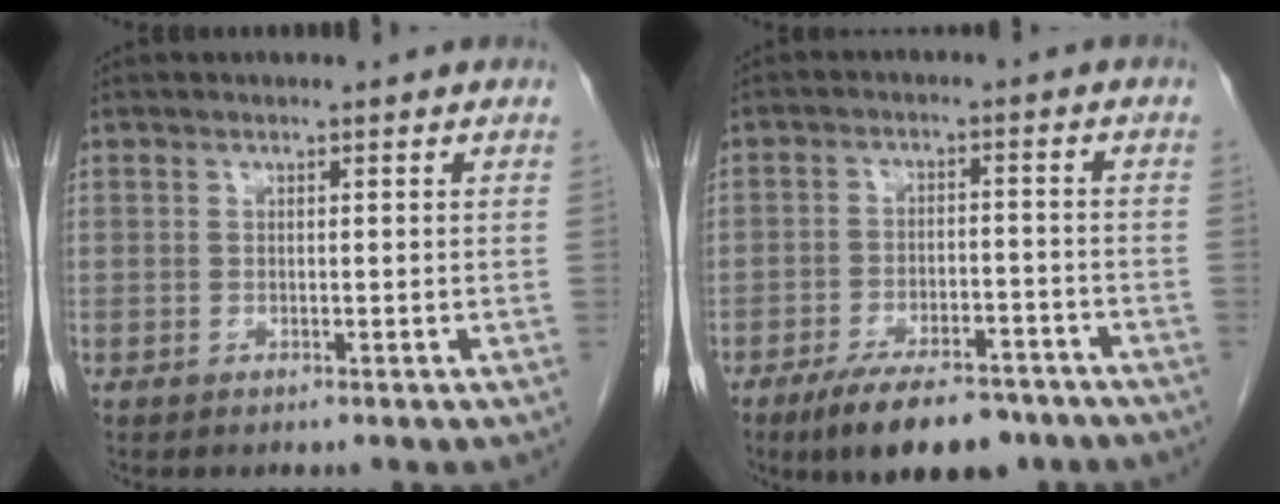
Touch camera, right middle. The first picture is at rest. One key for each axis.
{"total": 11.7, "fx": -8.8, "fy": 4.1, "fz": 6.5, "tx": -0.095, "ty": -0.005, "tz": -0.139}